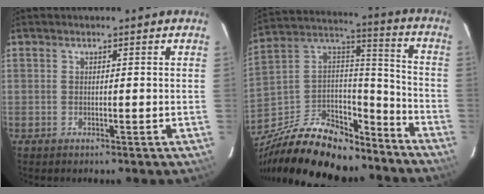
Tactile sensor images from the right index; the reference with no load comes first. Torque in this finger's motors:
{"motor_torque": [0.94, -1.19, 0.63, 0.11]}